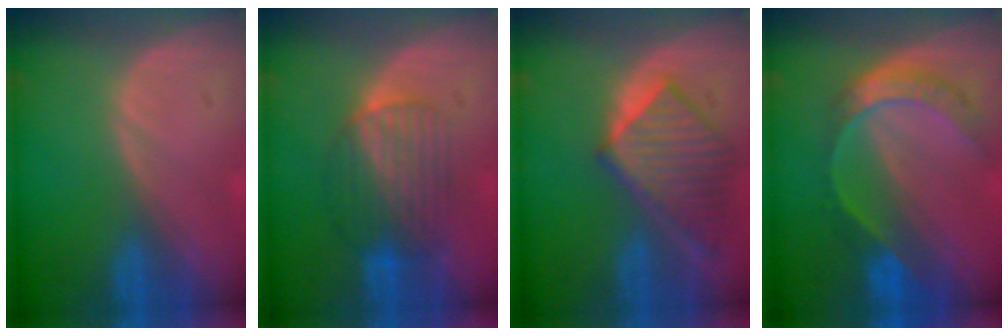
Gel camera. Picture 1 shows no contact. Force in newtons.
{"total": 6.5, "press": 6.4, "slide": 1.0}
{"total": 7.8, "press": 7.6, "slide": 1.8}
{"total": 7.6, "press": 6.3, "slide": 4.3}